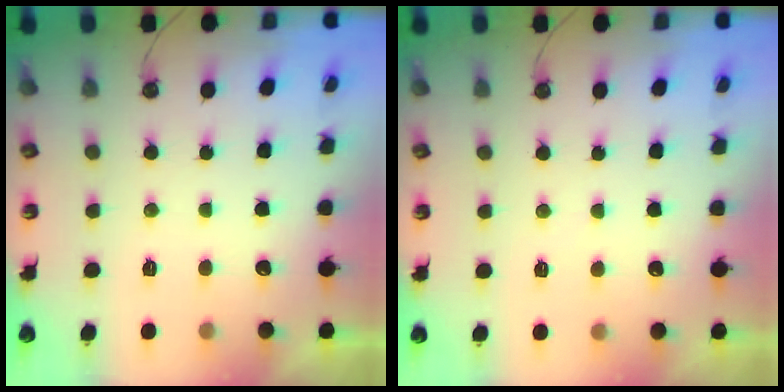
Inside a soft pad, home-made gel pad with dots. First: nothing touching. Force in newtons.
{"total": 2.9, "press": 2.9, "slide": 0.4}